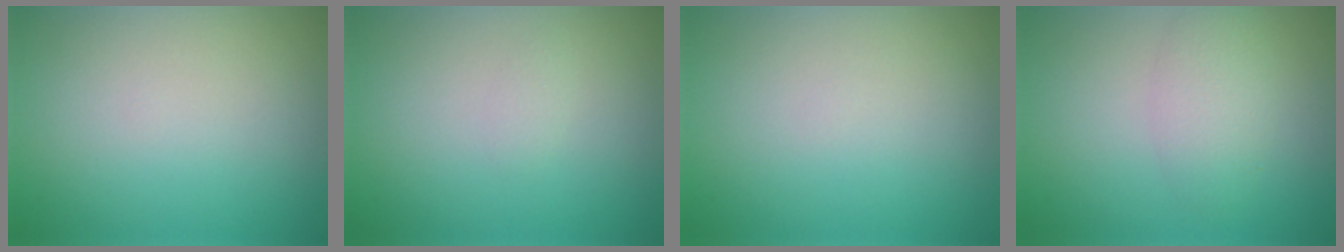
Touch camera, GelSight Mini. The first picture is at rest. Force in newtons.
{"total": 0.6, "press": 0.6, "slide": 0.0}
{"total": 0.0}
{"total": 2.7, "press": 2.7, "slide": 0.1}